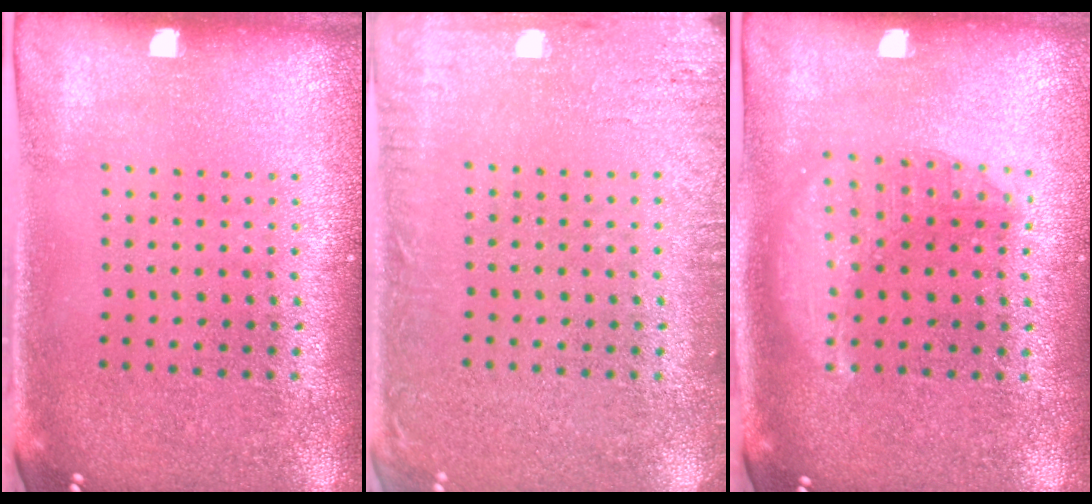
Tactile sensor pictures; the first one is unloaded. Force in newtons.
{"total": 2.9, "press": 2.8, "slide": 0.4}
{"total": 1.4, "press": 1.4, "slide": 0.1}